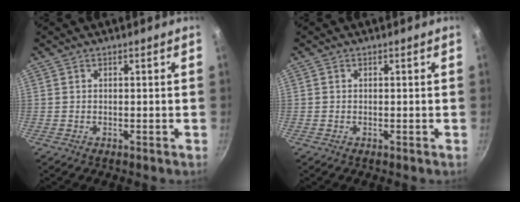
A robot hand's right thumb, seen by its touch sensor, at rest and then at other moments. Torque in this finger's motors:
{"motor_torque": [-0.05, -0.17, -0.18, 0.16, 0.04]}